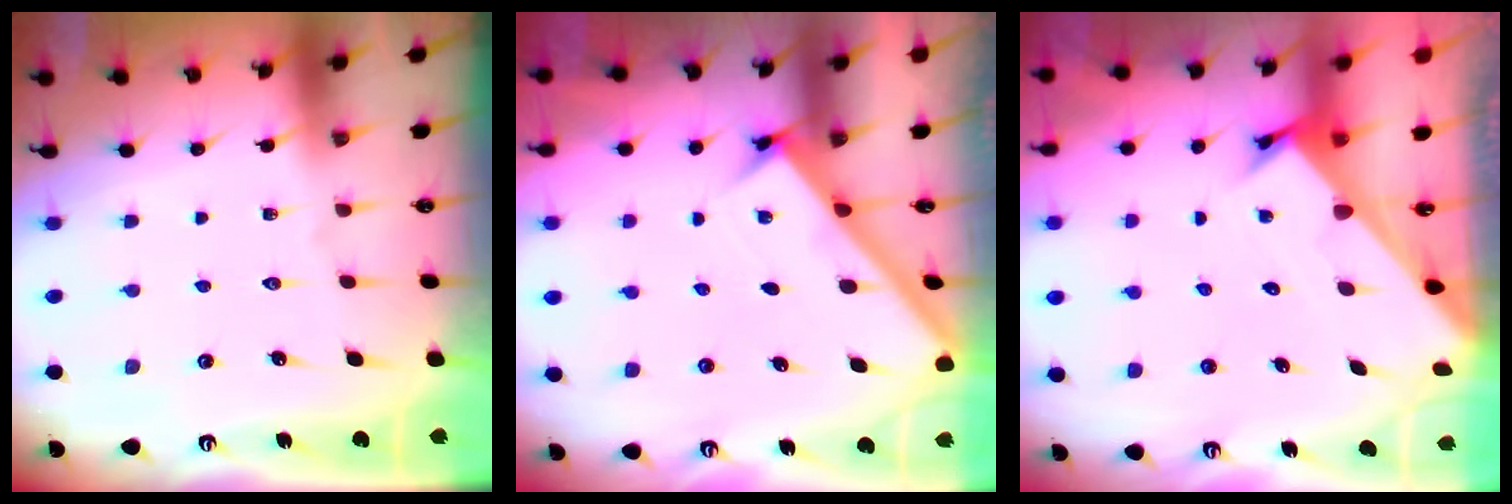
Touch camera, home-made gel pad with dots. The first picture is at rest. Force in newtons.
{"total": 2.5, "press": 2.5, "slide": 0.3}
{"total": 2.4, "press": 2.4, "slide": 0.2}